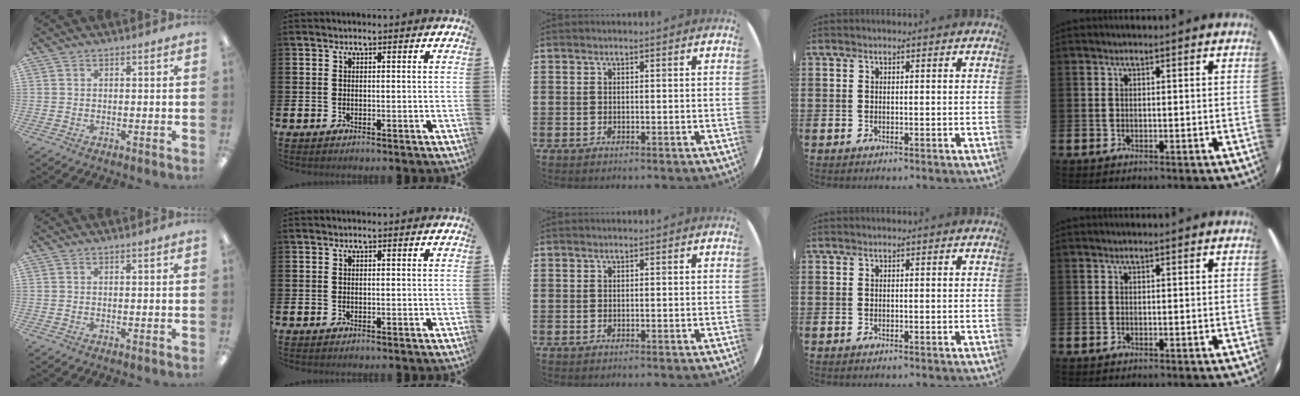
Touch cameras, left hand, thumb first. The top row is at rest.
{}